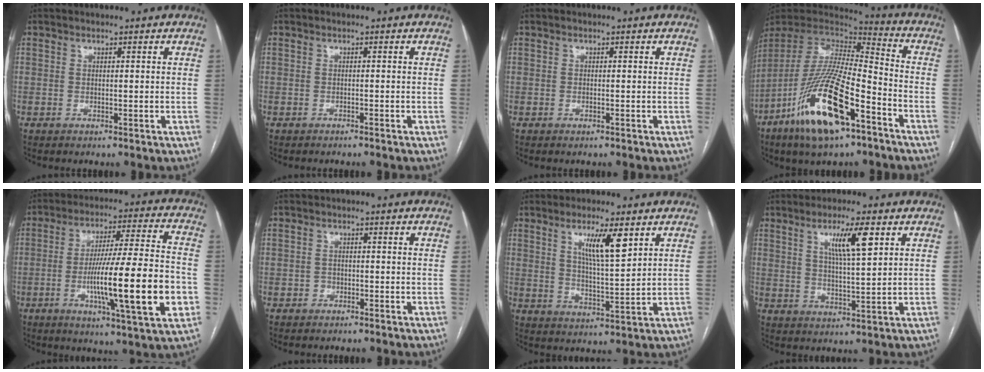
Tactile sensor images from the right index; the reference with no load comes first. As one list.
[{"total": 1.1, "force": [-1.0, -0.1, 0.4], "torque": [-0.007, 0.000, -0.012]}, {"total": 0.0}, {"total": 21.9, "force": [-11.9, 5.2, 17.6], "torque": [-0.375, -0.046, -0.219]}, {"total": 19.3, "force": [-4.6, 0.9, 18.7], "torque": [-0.284, -0.004, -0.069]}, {"total": 1.1, "force": [-0.9, 0.7, 0.0], "torque": [0.003, 0.005, -0.018]}, {"total": 7.3, "force": [3.7, 0.7, 6.3], "torque": [-0.113, -0.007, 0.066]}, {"total": 7.1, "force": [3.1, 0.5, 6.3], "torque": [-0.113, 0.000, 0.056]}]